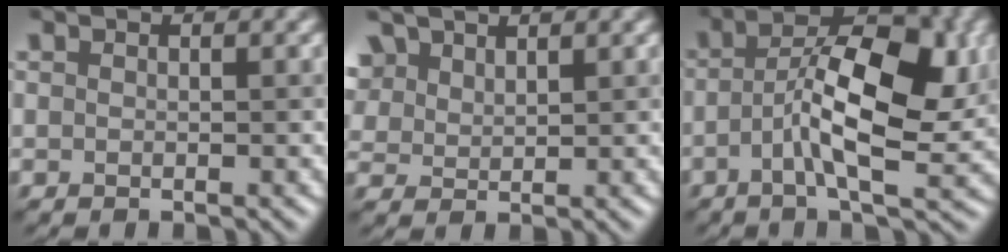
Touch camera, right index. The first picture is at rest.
{"total": 3.5, "force": [2.5, 2.0, 1.4], "torque": [-0.047, 0.007, 0.058]}
{"total": 9.2, "force": [-0.6, 3.5, 8.5], "torque": [-0.140, 0.011, -0.016]}